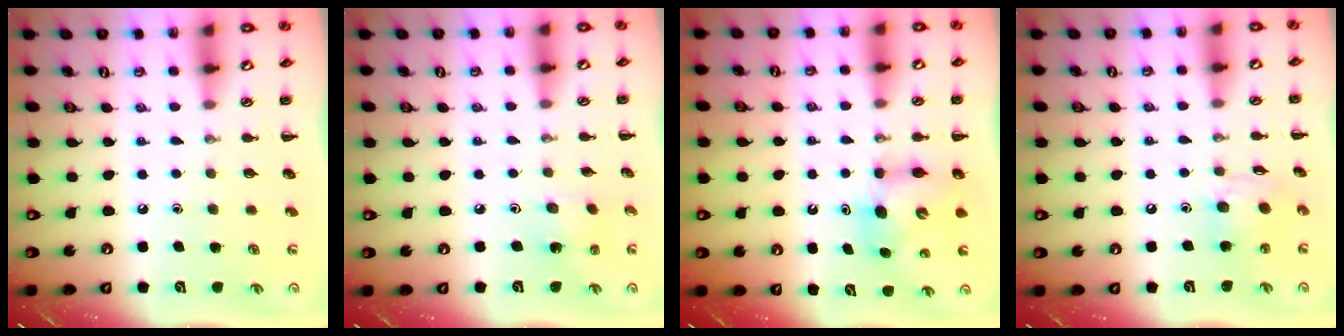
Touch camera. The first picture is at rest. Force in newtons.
{"total": 2.1, "press": 1.9, "slide": 0.7}
{"total": 7.1, "press": 7.1, "slide": 0.5}
{"total": 8.9, "press": 8.8, "slide": 1.2}